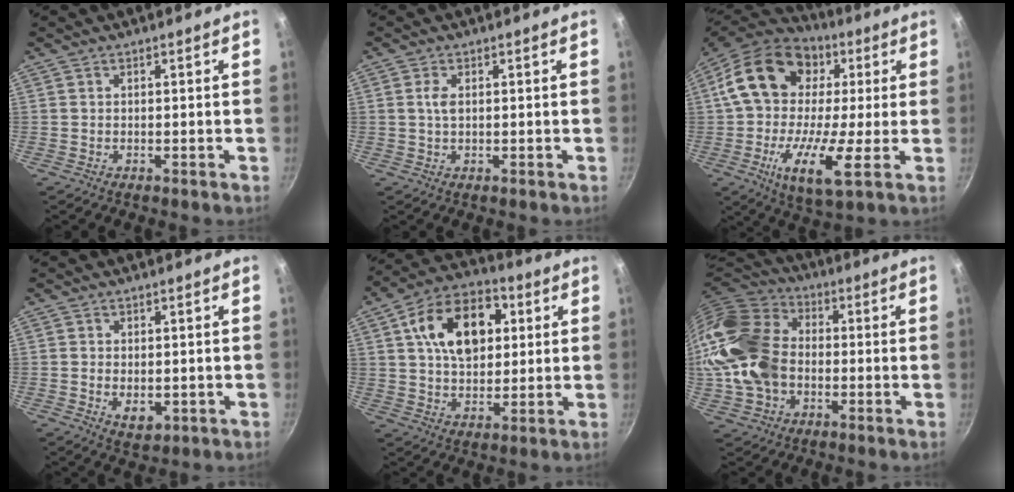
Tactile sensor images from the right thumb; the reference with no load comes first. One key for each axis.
{"total": 3.3, "fx": 0.6, "fy": 1.7, "fz": 2.8, "tx": -0.058, "ty": 0.004, "tz": 0.011}
{"total": 23.2, "fx": 2.0, "fy": 14.1, "fz": 18.3, "tx": -0.310, "ty": 0.016, "tz": 0.014}
{"total": 4.5, "fx": -0.7, "fy": 3.0, "fz": 3.3, "tx": -0.047, "ty": -0.009, "tz": -0.004}
{"total": 17.0, "fx": 4.5, "fy": 11.1, "fz": 12.1, "tx": -0.160, "ty": 0.007, "tz": 0.065}
{"total": 20.4, "fx": -1.8, "fy": 15.1, "fz": 13.6, "tx": -0.268, "ty": 0.036, "tz": -0.041}